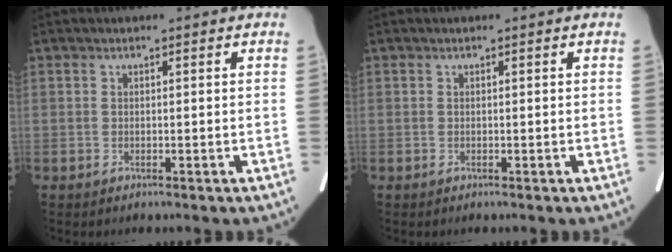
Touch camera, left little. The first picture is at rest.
{"total": 0.0}